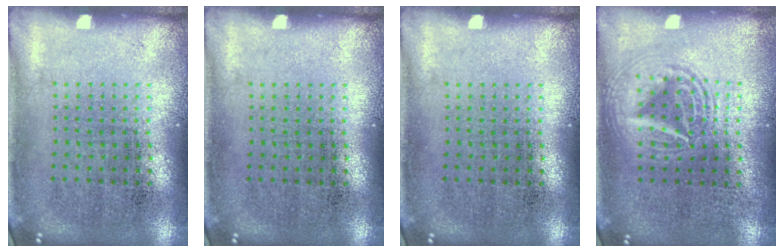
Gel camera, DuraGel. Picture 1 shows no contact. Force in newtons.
{"total": 0.0}
{"total": 0.0}
{"total": 2.9, "press": 2.8, "slide": 0.4}